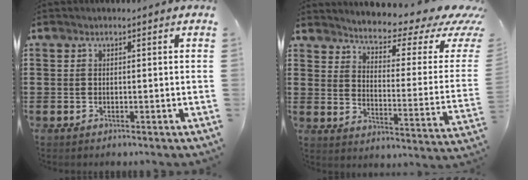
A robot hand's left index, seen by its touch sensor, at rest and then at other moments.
{"total": 4.2, "force": [3.4, 0.7, 2.4], "torque": [-0.057, -0.036, 0.049]}